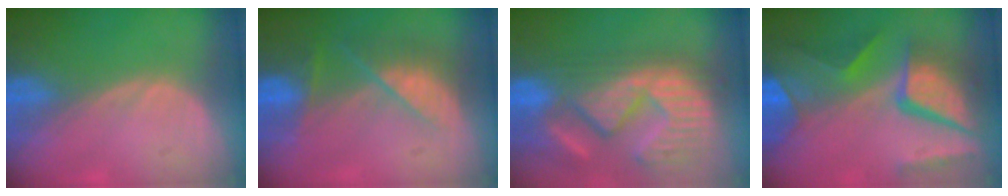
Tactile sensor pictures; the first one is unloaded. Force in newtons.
{"total": 7.1, "press": 6.3, "slide": 3.2}
{"total": 14.9, "press": 12.4, "slide": 8.2}
{"total": 11.8, "press": 9.8, "slide": 6.6}